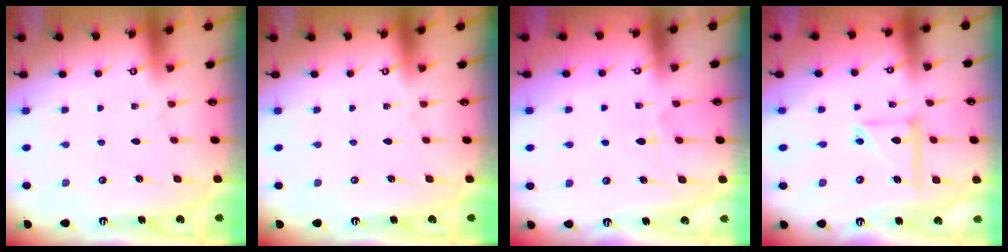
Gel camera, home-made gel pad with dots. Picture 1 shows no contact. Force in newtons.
{"total": 0.0}
{"total": 4.6, "press": 4.5, "slide": 0.6}
{"total": 9.1, "press": 9.1, "slide": 0.8}